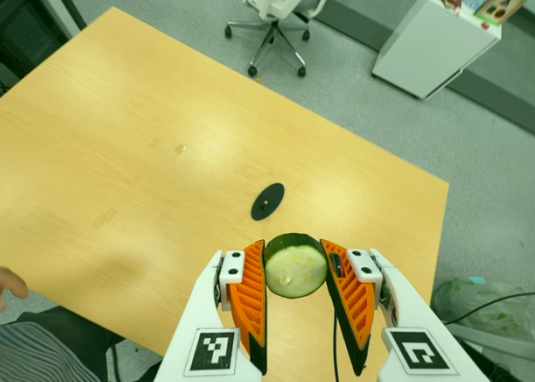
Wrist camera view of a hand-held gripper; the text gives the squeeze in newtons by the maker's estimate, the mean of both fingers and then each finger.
{"total": 11.4, "left": 11.1, "right": 11.7}